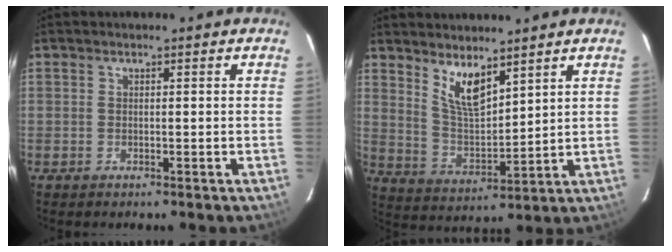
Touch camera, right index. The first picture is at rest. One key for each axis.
{"total": 8.1, "fx": 5.6, "fy": 2.6, "fz": 5.3, "tx": -0.097, "ty": -0.010, "tz": 0.117}